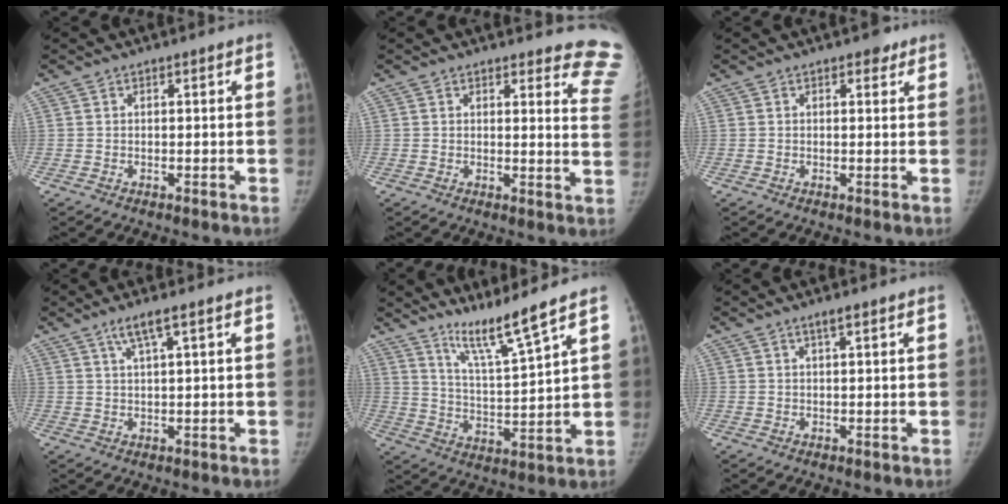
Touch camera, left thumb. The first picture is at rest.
{"total": 11.1, "force": [10.7, 2.5, 1.5], "torque": [0.032, -0.109, 0.076]}
{"total": 1.6, "force": [1.0, 1.0, 0.6], "torque": [0.005, -0.003, 0.010]}
{"total": 3.7, "force": [2.1, 0.0, 3.1], "torque": [-0.069, -0.002, 0.046]}
{"total": 9.2, "force": [7.2, -1.1, 5.6], "torque": [-0.096, -0.066, 0.139]}
{"total": 1.4, "force": [0.8, 0.1, 1.1], "torque": [-0.020, 0.000, 0.017]}